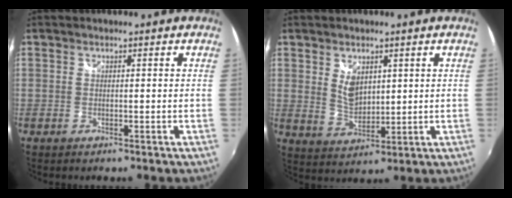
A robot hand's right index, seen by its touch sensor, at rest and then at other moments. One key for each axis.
{"total": 5.6, "fx": 2.0, "fy": 3.7, "fz": 3.8, "tx": -0.060, "ty": -0.002, "tz": 0.042}